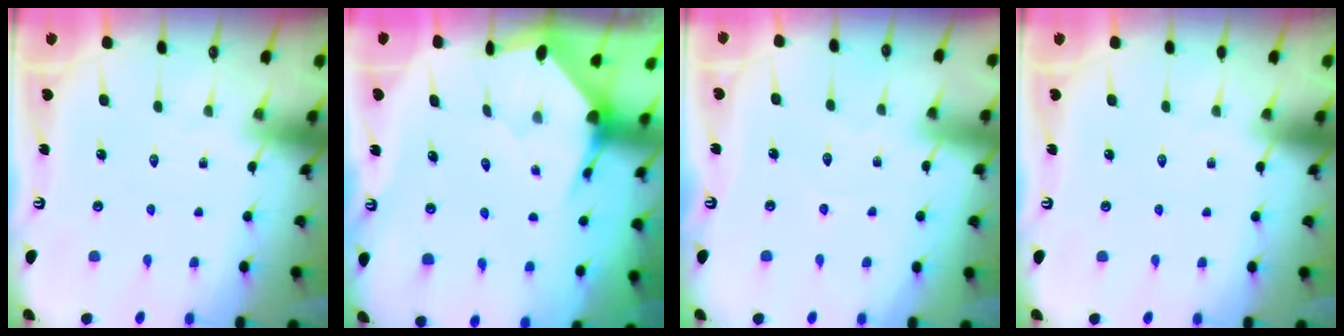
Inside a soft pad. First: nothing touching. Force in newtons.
{"total": 3.5, "press": 3.5, "slide": 0.5}
{"total": 3.0, "press": 2.9, "slide": 0.4}
{"total": 0.0}